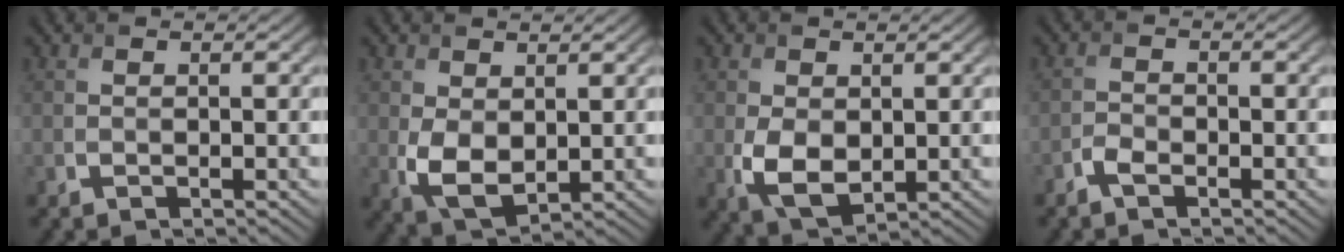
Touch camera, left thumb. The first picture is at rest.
{"total": 5.0, "force": [0.3, 3.2, 3.8], "torque": [-0.089, -0.011, 0.012]}
{"total": 5.1, "force": [-0.3, 3.4, 3.7], "torque": [-0.088, -0.013, 0.001]}
{"total": 1.8, "force": [-1.3, 0.8, 0.9], "torque": [-0.019, 0.002, -0.030]}